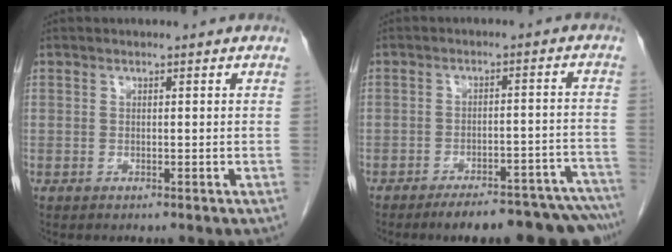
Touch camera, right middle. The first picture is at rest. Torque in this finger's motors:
{"motor_torque": [0.99, -1.15, 0.31, 0.09]}